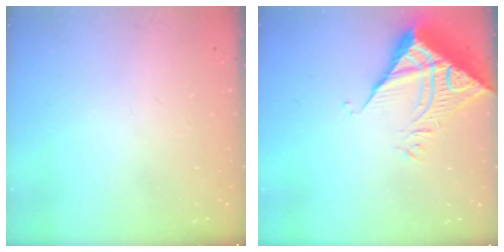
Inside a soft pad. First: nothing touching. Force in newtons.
{"total": 9.0, "press": 8.9, "slide": 0.8}